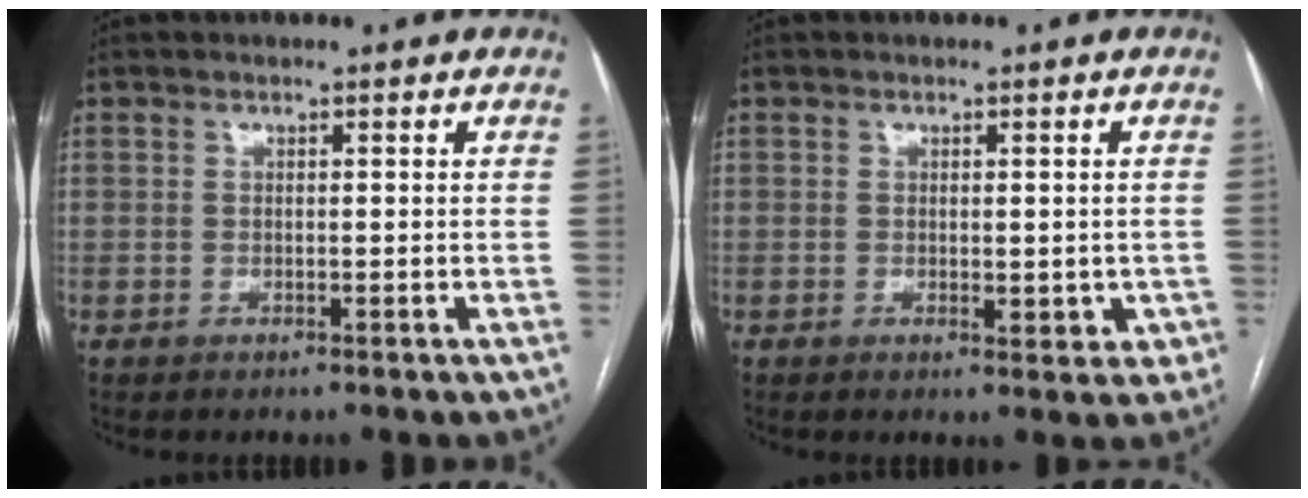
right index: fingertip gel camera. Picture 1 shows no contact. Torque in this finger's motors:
{"motor_torque": [-0.22, 0.21, -0.03, 0.01]}